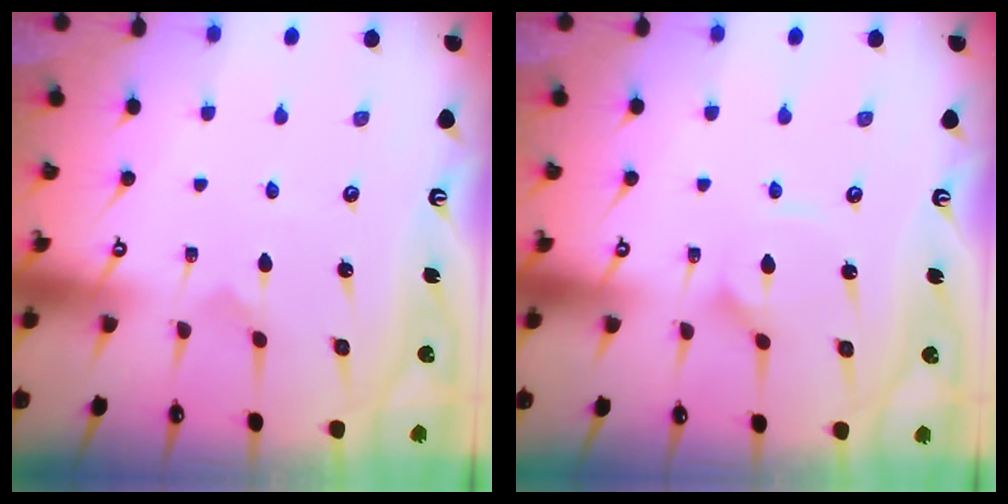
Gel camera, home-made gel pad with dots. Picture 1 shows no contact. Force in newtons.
{"total": 2.5, "press": 2.5, "slide": 0.2}